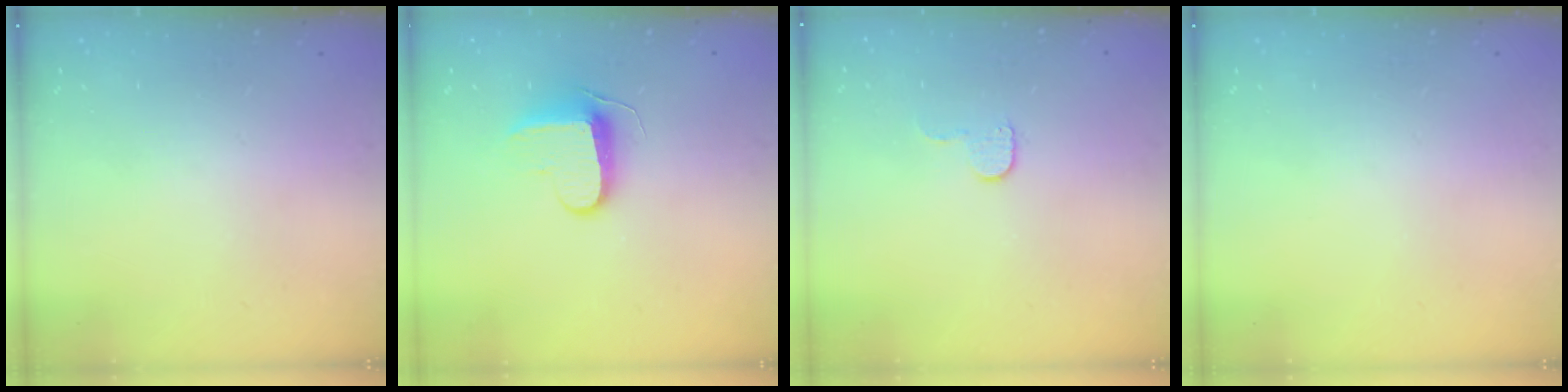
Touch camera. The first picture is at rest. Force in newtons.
{"total": 8.9, "press": 8.9, "slide": 0.2}
{"total": 5.0, "press": 4.9, "slide": 0.5}
{"total": 0.0}